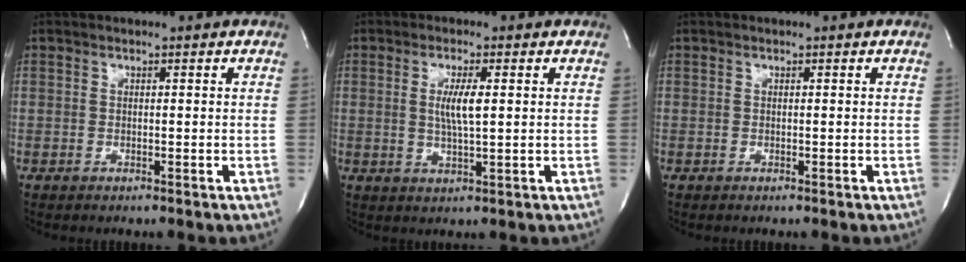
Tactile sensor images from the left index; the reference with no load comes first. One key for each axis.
{"total": 4.2, "fx": 0.2, "fy": 0.3, "fz": 4.2, "tx": -0.080, "ty": -0.010, "tz": 0.005}
{"total": 0.0}